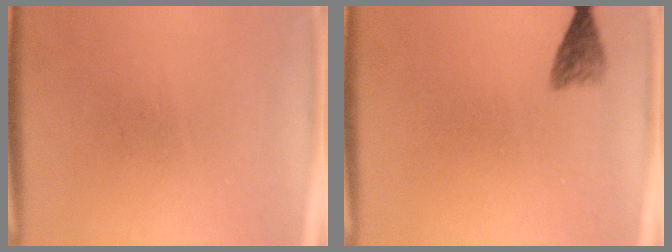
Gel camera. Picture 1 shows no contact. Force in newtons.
{"total": 2.3}